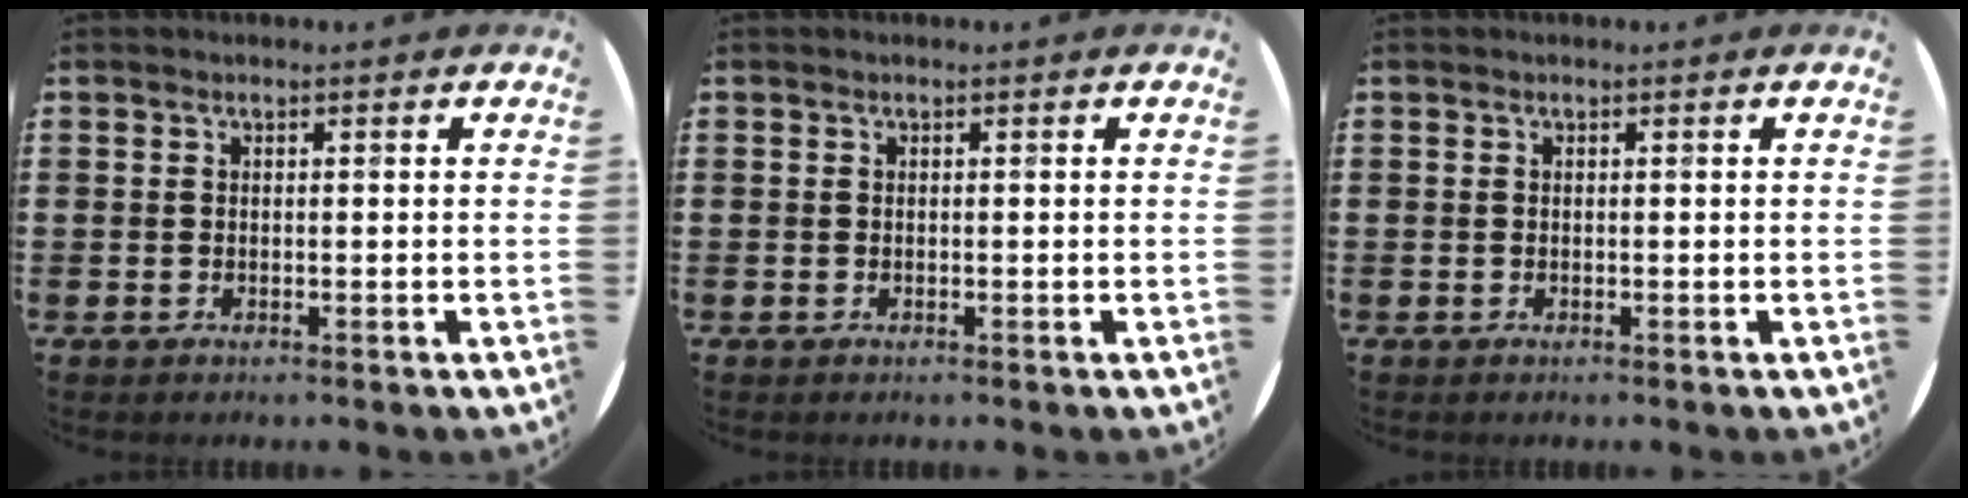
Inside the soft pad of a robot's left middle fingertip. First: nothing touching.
{"total": 0.0}
{"total": 0.0}